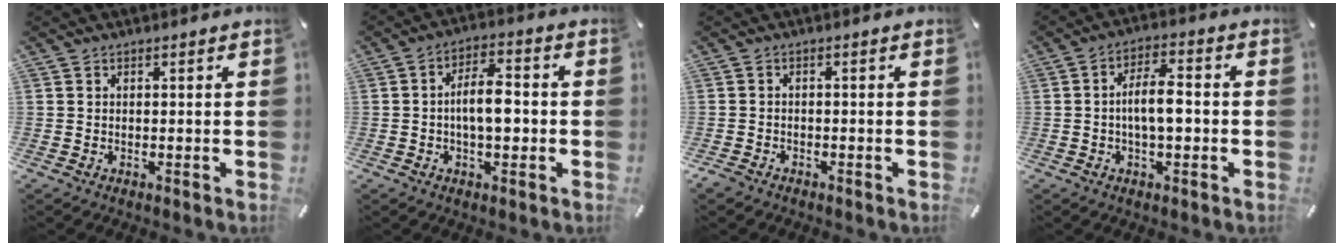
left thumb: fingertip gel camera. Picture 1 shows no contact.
{"total": 8.2, "force": [-1.0, 4.1, 7.0], "torque": [-0.111, 0.010, -0.021]}
{"total": 1.7, "force": [-1.3, 1.0, 0.5], "torque": [-0.016, 0.004, -0.031]}
{"total": 7.5, "force": [-1.0, 3.4, 6.7], "torque": [-0.115, 0.012, -0.020]}